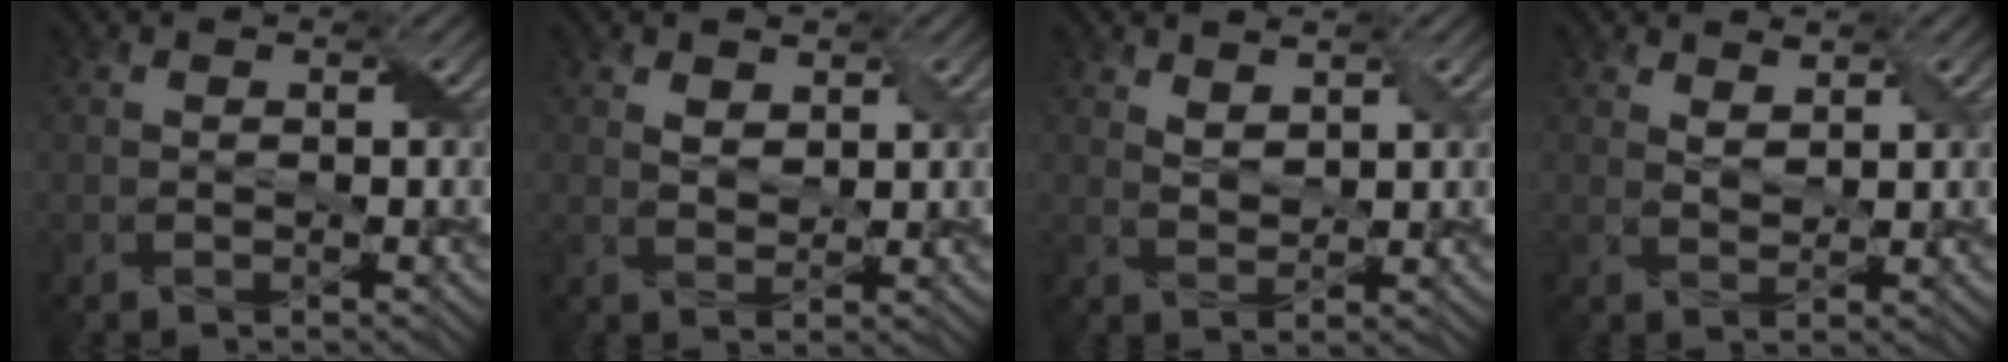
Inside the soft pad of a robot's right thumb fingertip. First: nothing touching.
{"total": 2.1, "force": [1.2, 1.3, 1.1], "torque": [-0.028, -0.002, 0.026]}
{"total": 2.0, "force": [1.5, 0.8, 1.1], "torque": [-0.029, -0.003, 0.033]}
{"total": 1.7, "force": [1.4, 0.7, 0.8], "torque": [-0.023, -0.002, 0.030]}